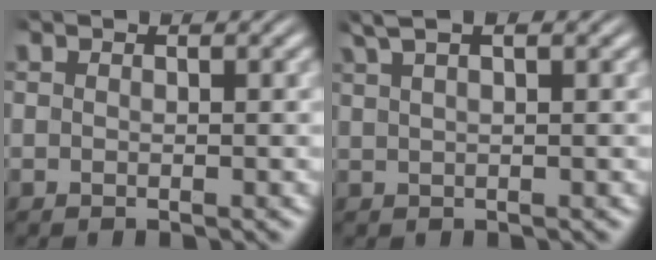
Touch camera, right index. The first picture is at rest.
{"total": 3.5, "force": [2.3, 1.1, 2.4], "torque": [-0.045, 0.013, 0.036]}